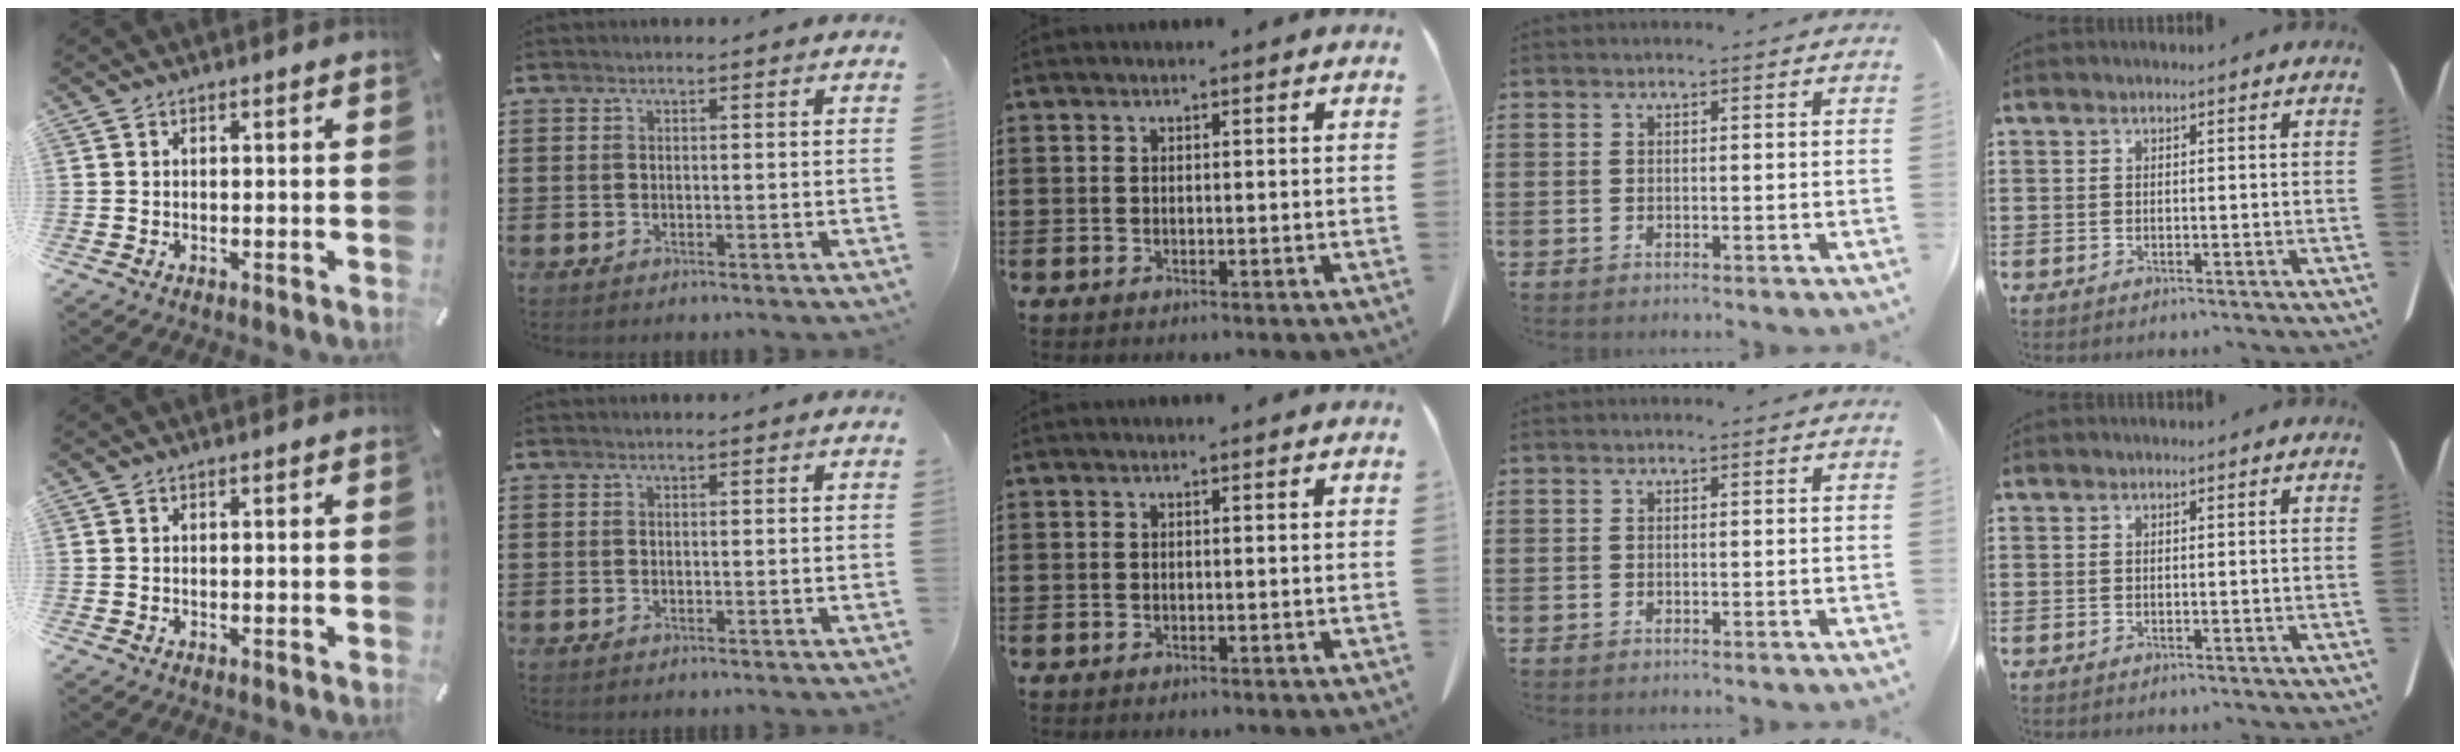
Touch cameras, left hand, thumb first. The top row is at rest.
{}